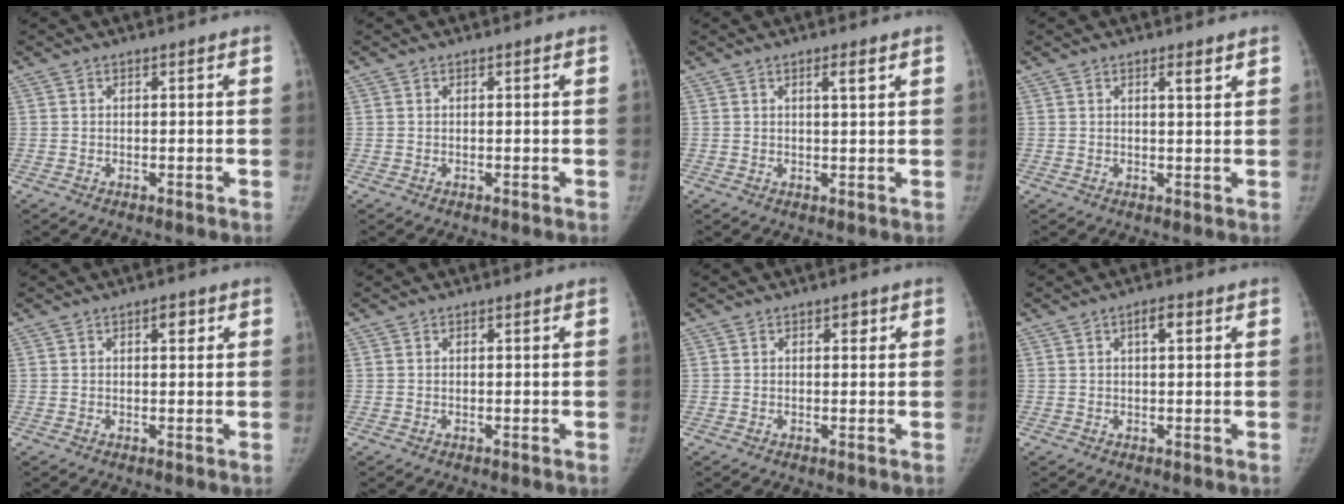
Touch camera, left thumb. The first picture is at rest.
{"total": 0.0}
{"total": 2.2, "force": [1.2, 0.2, 1.9], "torque": [-0.032, -0.007, 0.020]}
{"total": 2.0, "force": [1.3, 0.3, 1.5], "torque": [-0.022, -0.008, 0.021]}
{"total": 2.0, "force": [0.8, 0.9, 1.5], "torque": [-0.014, 0.001, 0.011]}
{"total": 0.0}
{"total": 1.2, "force": [0.5, 0.7, 0.8], "torque": [0.000, 0.002, 0.006]}
{"total": 2.6, "force": [1.0, 0.9, 2.3], "torque": [-0.034, 0.006, 0.016]}